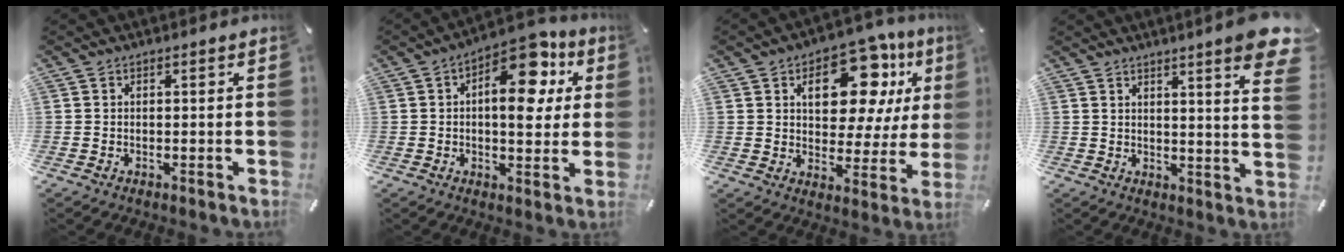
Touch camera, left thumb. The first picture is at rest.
{"total": 14.1, "force": [5.4, 7.2, 10.8], "torque": [-0.140, -0.035, 0.088]}
{"total": 16.5, "force": [7.5, 9.4, 11.3], "torque": [-0.149, -0.034, 0.122]}
{"total": 8.8, "force": [5.2, 0.5, 7.0], "torque": [-0.102, -0.037, 0.084]}